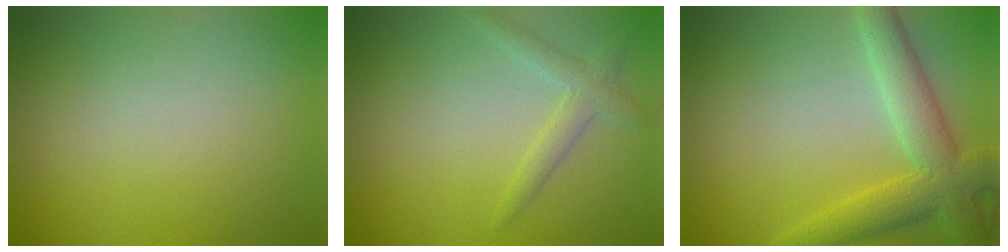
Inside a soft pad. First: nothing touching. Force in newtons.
{"total": 1.9, "press": 1.9, "slide": 0.0}
{"total": 5.7, "press": 5.7, "slide": 0.1}